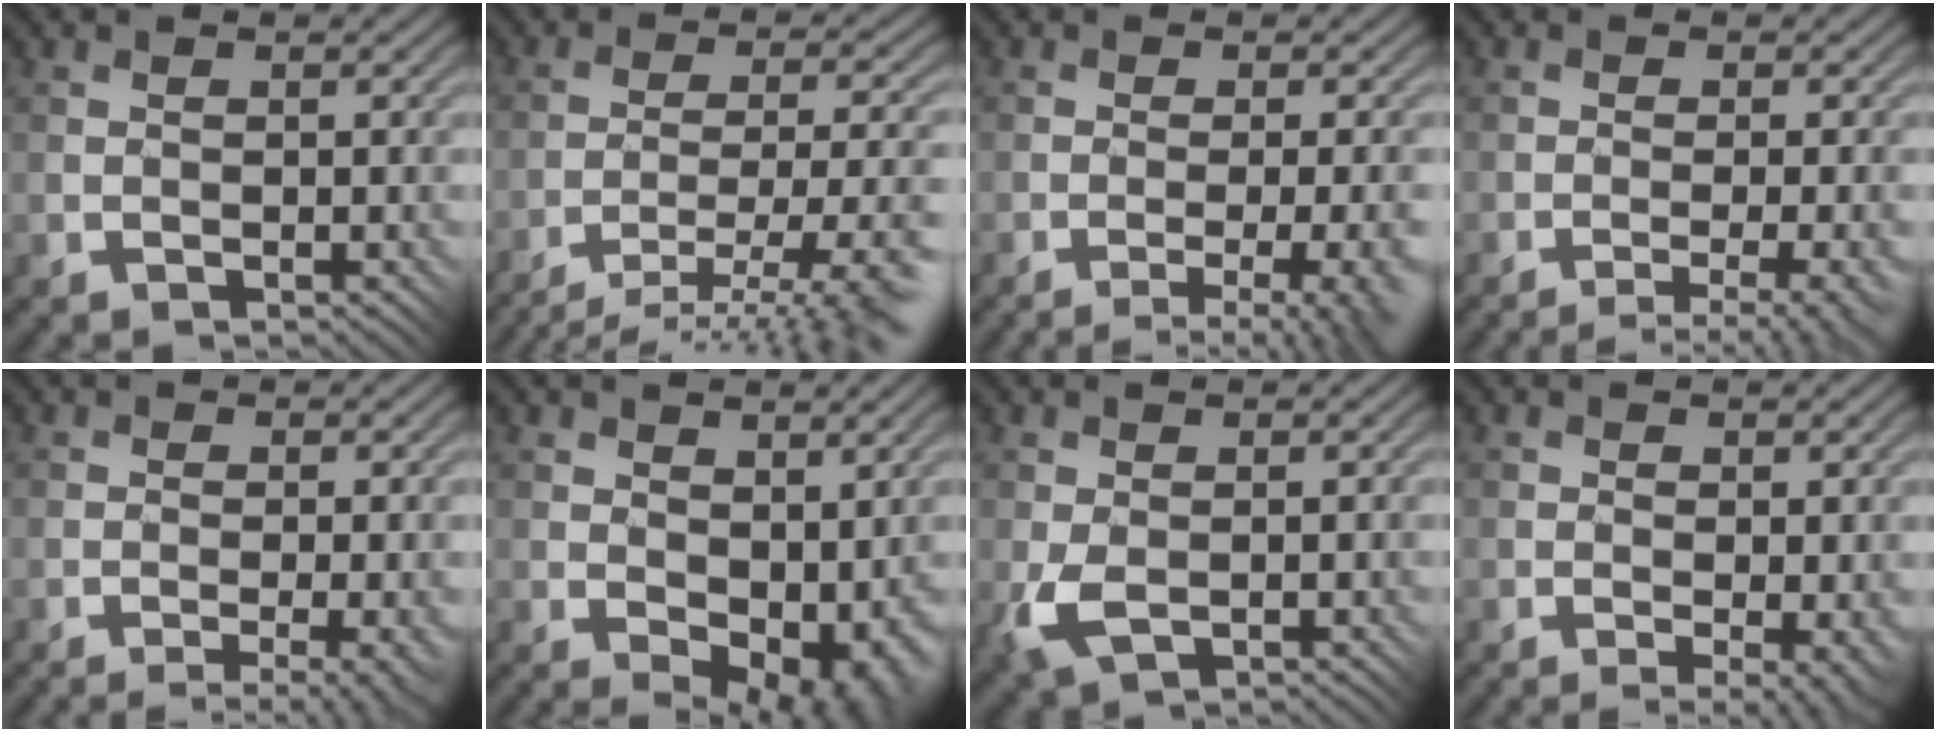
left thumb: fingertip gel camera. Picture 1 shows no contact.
{"total": 12.7, "force": [-10.4, 1.3, 7.1], "torque": [-0.111, 0.008, -0.146]}
{"total": 8.6, "force": [-5.6, 1.5, 6.4], "torque": [-0.078, 0.001, -0.056]}
{"total": 6.8, "force": [-5.4, 0.8, 3.9], "torque": [-0.052, 0.008, -0.064]}
{"total": 4.9, "force": [-3.3, 1.2, 3.4], "torque": [-0.040, 0.002, -0.036]}
{"total": 5.7, "force": [0.5, 3.5, 4.4], "torque": [-0.075, -0.018, 0.018]}
{"total": 4.2, "force": [-1.0, 2.5, 3.3], "torque": [-0.077, -0.015, -0.015]}
{"total": 3.7, "force": [-1.9, 1.7, 2.7], "torque": [-0.029, 0.002, -0.018]}